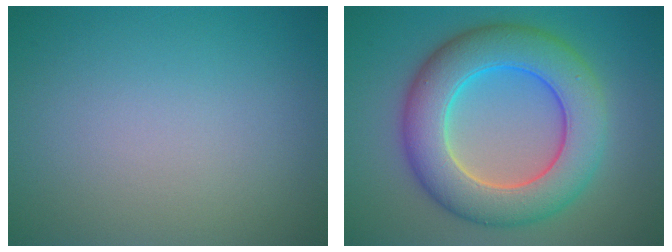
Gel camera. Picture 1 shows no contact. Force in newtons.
{"total": 9.3, "press": 9.3, "slide": 0.3}